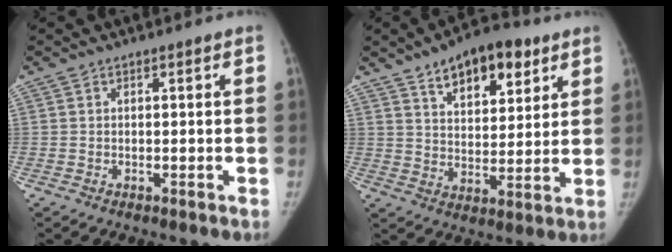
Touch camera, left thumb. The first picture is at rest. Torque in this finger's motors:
{"motor_torque": [0.09, 0.11, 0.88, -0.76, 0.04]}